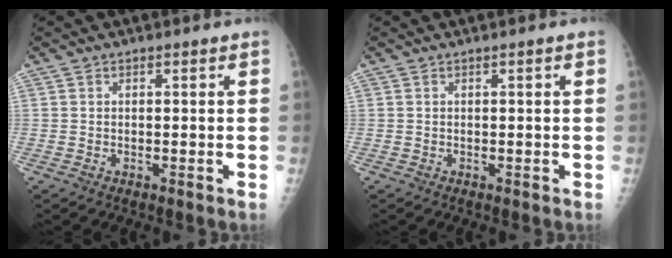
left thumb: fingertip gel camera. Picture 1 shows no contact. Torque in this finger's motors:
{"motor_torque": [-0.37, -0.12, -0.21, 0.02, 0.00]}